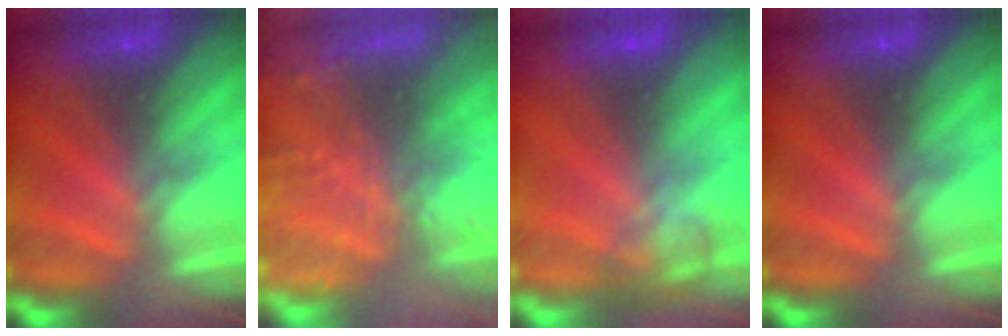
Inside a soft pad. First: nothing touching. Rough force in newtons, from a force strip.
{"total": 8.3}
{"total": 3.9}
{"total": 0.0}